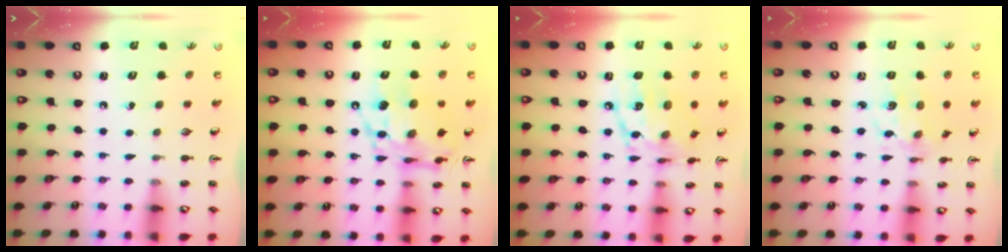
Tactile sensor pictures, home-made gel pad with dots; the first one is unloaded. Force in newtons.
{"total": 14.0, "press": 13.9, "slide": 1.6}
{"total": 12.6, "press": 12.6, "slide": 0.8}
{"total": 5.2, "press": 5.2, "slide": 0.2}